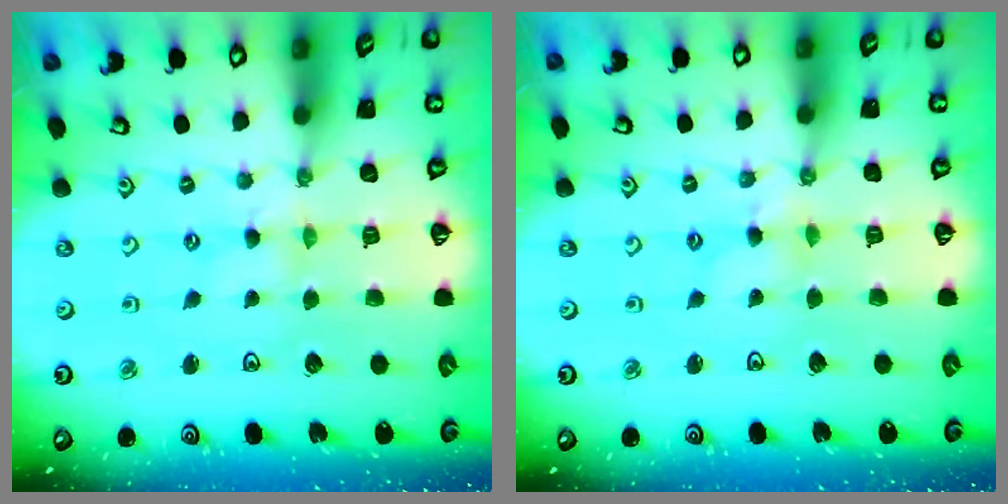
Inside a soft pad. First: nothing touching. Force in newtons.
{"total": 3.0, "press": 3.0, "slide": 0.4}